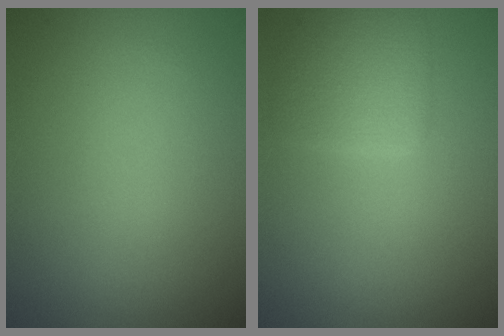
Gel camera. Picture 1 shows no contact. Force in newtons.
{"total": 2.8, "press": 2.8, "slide": 0.1}